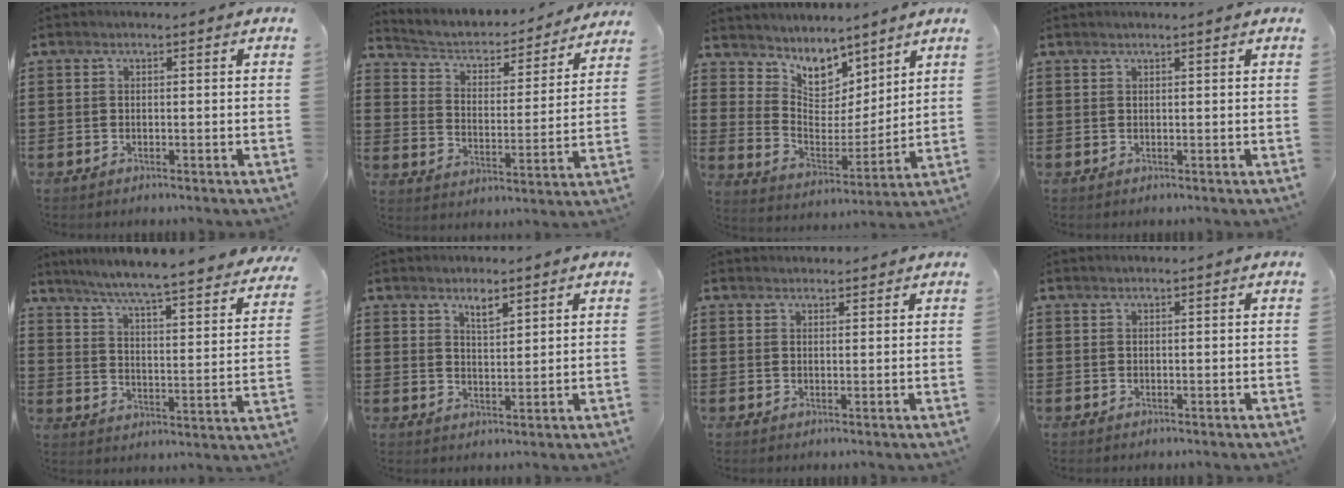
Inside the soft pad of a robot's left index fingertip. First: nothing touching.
{"total": 3.1, "force": [2.6, 1.3, 1.0], "torque": [-0.038, -0.025, 0.032]}
{"total": 6.7, "force": [5.9, 3.1, 1.2], "torque": [-0.056, -0.053, 0.106]}
{"total": 0.6, "force": [0.4, -0.1, 0.4], "torque": [-0.007, -0.002, 0.009]}
{"total": 5.4, "force": [4.8, -1.0, 2.3], "torque": [-0.067, -0.049, 0.072]}
{"total": 3.1, "force": [2.6, 0.6, 1.5], "torque": [-0.026, -0.003, 0.047]}
{"total": 1.8, "force": [1.7, 0.3, 0.1], "torque": [-0.005, 0.003, 0.035]}
{"total": 0.6, "force": [0.5, -0.1, 0.3], "torque": [-0.007, -0.002, 0.010]}